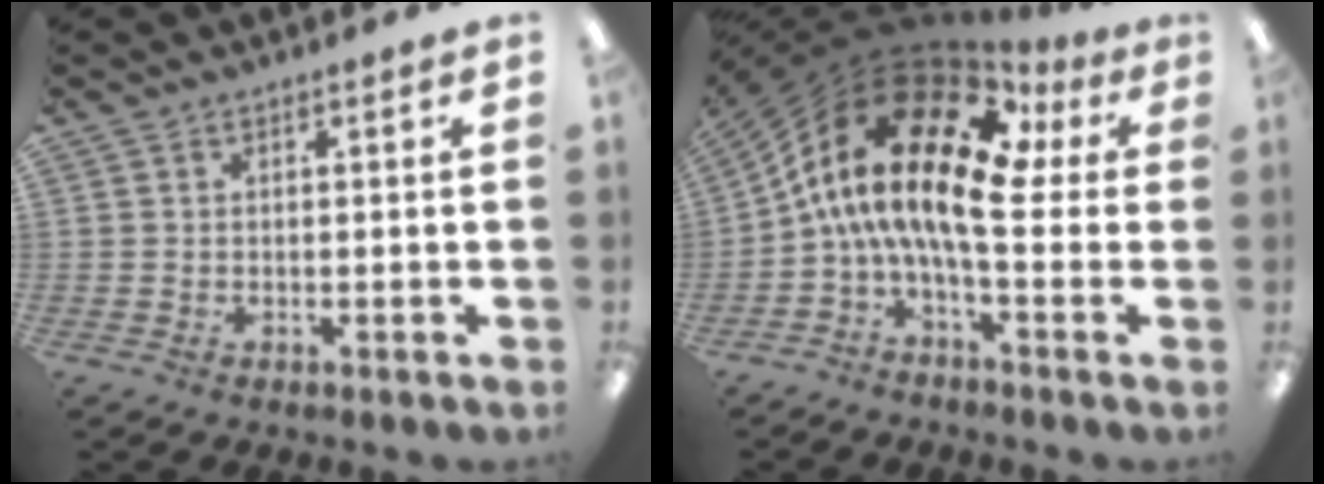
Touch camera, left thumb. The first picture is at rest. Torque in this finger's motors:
{"motor_torque": [-0.01, 1.89, 2.77, 0.00, 0.76]}